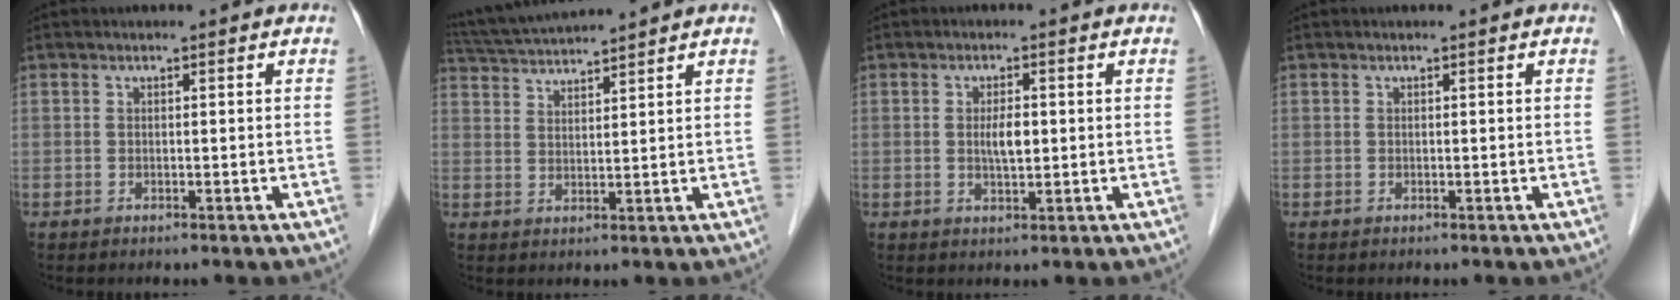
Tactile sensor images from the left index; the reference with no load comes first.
{"total": 8.6, "force": [8.1, -1.0, 2.7], "torque": [-0.056, 0.025, 0.142]}
{"total": 2.9, "force": [0.2, 0.9, 2.7], "torque": [-0.051, -0.001, 0.005]}
{"total": 0.0}